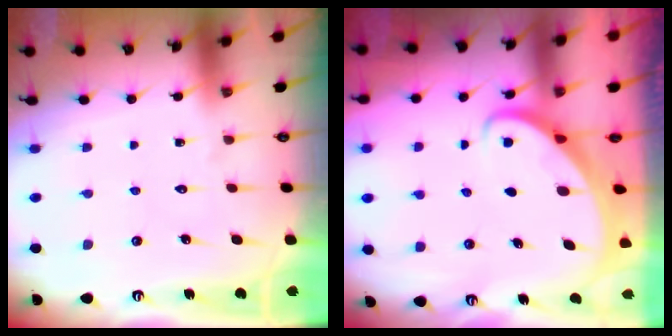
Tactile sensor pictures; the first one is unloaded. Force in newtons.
{"total": 2.2, "press": 2.2, "slide": 0.3}